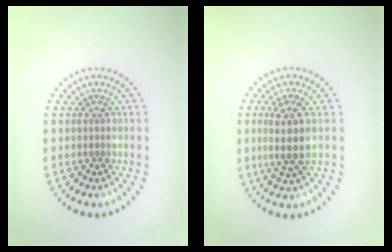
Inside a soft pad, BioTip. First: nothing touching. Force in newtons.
{"total": 3.4, "press": 3.0, "slide": 1.5}